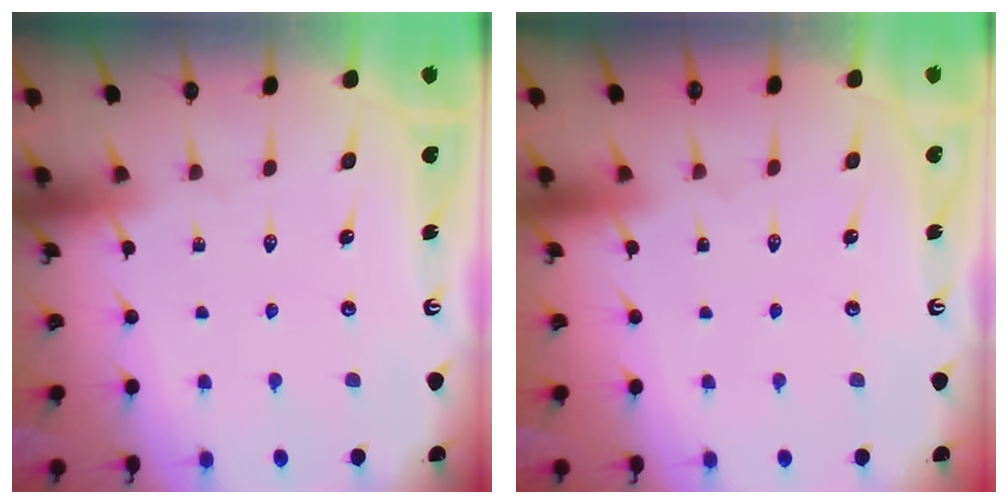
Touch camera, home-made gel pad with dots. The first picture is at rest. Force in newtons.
{"total": 1.6, "press": 1.6, "slide": 0.1}